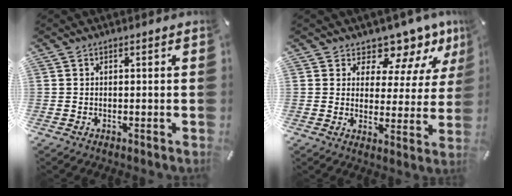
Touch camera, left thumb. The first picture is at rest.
{"total": 9.1, "force": [7.6, 4.5, 2.1], "torque": [-0.027, -0.076, 0.133]}